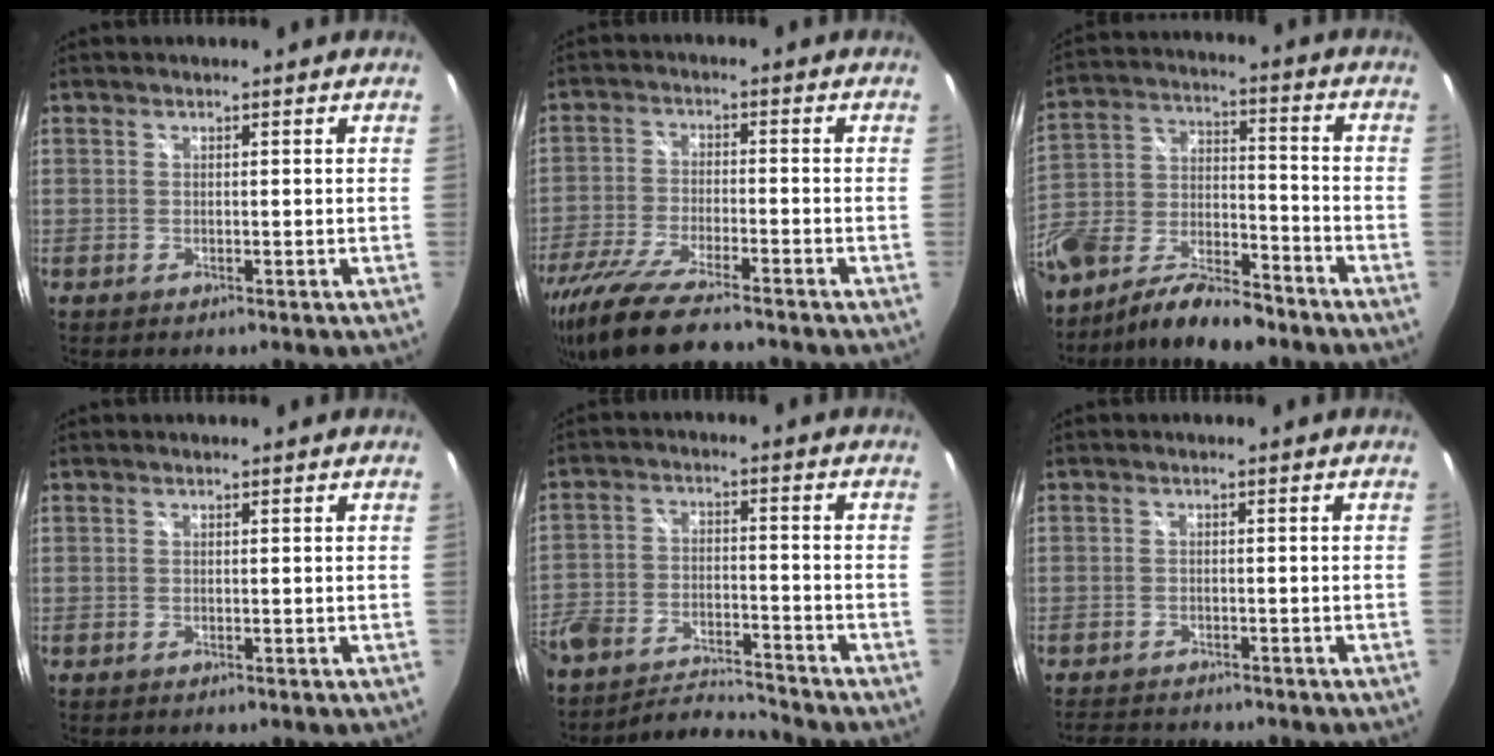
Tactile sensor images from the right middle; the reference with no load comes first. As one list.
[{"total": 14.2, "force": [-11.6, 2.4, 7.9], "torque": [-0.175, -0.040, -0.210]}, {"total": 14.9, "force": [-8.7, 7.6, 9.3], "torque": [-0.216, -0.001, -0.160]}, {"total": 0.0}, {"total": 12.1, "force": [-10.5, 3.9, 4.7], "torque": [-0.116, -0.015, -0.186]}, {"total": 5.2, "force": [-4.8, 1.9, 1.0], "torque": [-0.035, 0.008, -0.076]}]